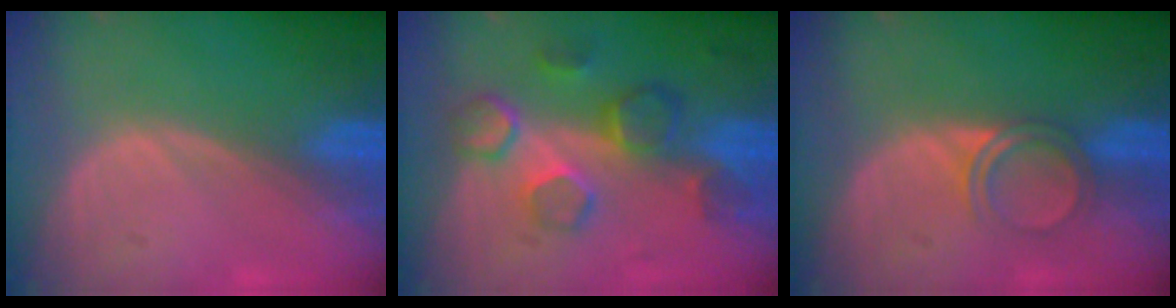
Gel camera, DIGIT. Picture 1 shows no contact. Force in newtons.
{"total": 8.5, "press": 7.7, "slide": 3.6}
{"total": 3.6, "press": 3.3, "slide": 1.2}